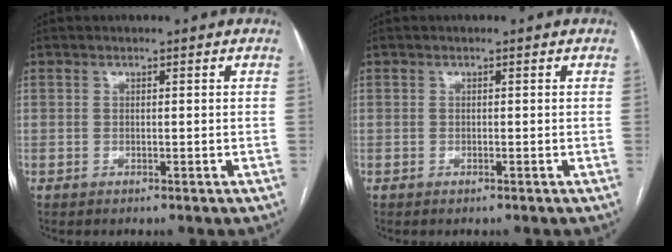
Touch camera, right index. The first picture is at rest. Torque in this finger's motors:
{"motor_torque": [-0.04, -0.02, 0.02, 0.01]}